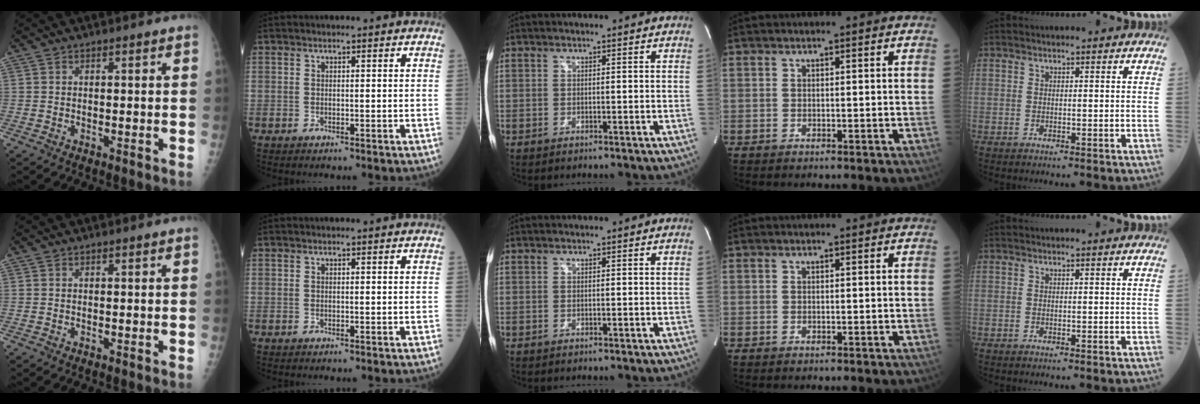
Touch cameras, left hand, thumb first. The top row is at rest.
{}